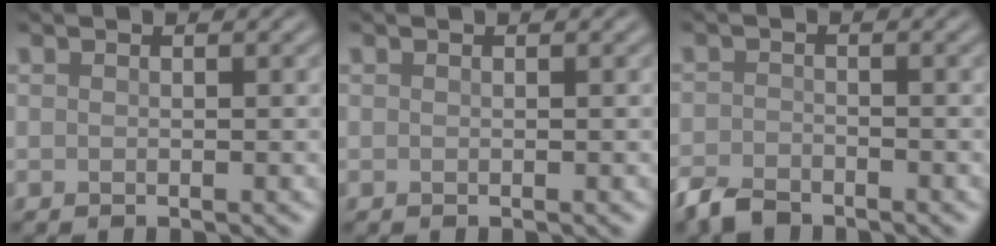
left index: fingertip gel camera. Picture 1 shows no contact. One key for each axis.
{"total": 0.0}
{"total": 2.9, "fx": -2.5, "fy": 1.2, "fz": 1.0, "tx": -0.022, "ty": -0.006, "tz": -0.058}